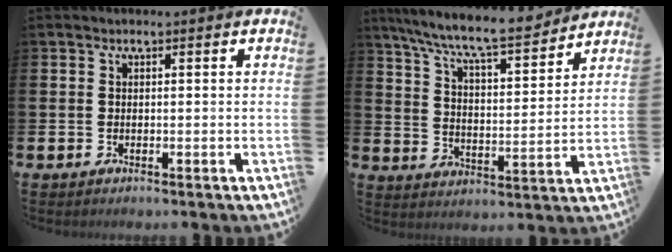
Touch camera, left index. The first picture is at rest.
{"total": 9.4, "force": [8.7, 0.7, 3.7], "torque": [-0.101, -0.058, 0.148]}